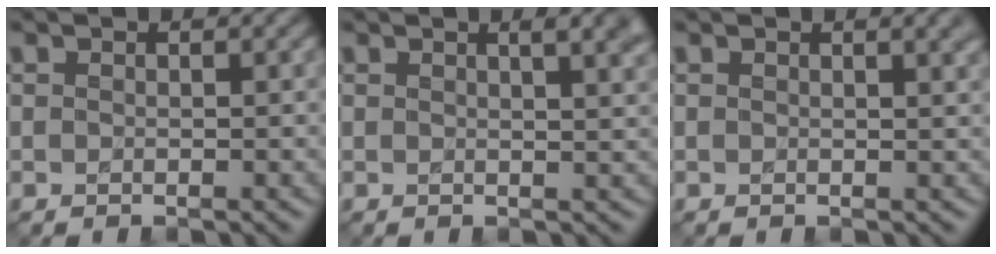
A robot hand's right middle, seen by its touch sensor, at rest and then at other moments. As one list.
[{"total": 3.9, "force": [1.9, 1.5, 3.0], "torque": [-0.013, 0.014, 0.014]}, {"total": 2.4, "force": [1.5, 0.9, 1.7], "torque": [-0.006, 0.005, 0.018]}]